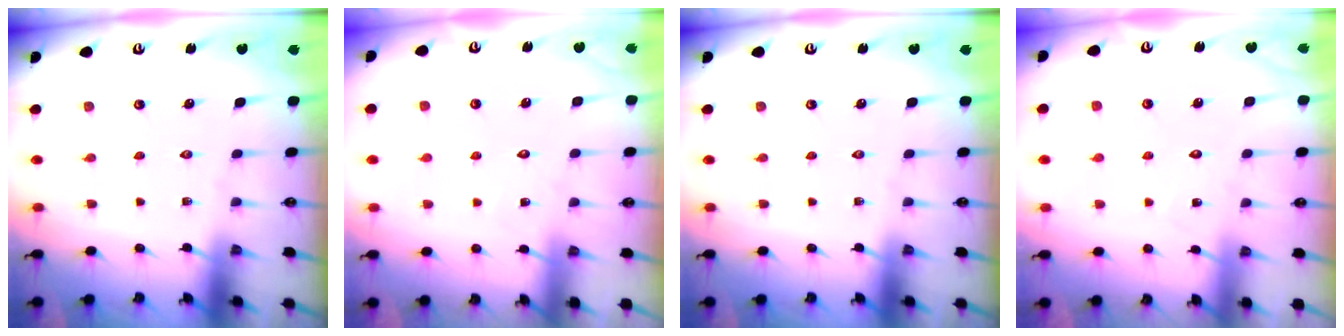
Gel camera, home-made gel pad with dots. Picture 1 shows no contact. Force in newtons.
{"total": 3.9, "press": 3.8, "slide": 0.4}
{"total": 0.0}
{"total": 4.7, "press": 4.7, "slide": 0.5}